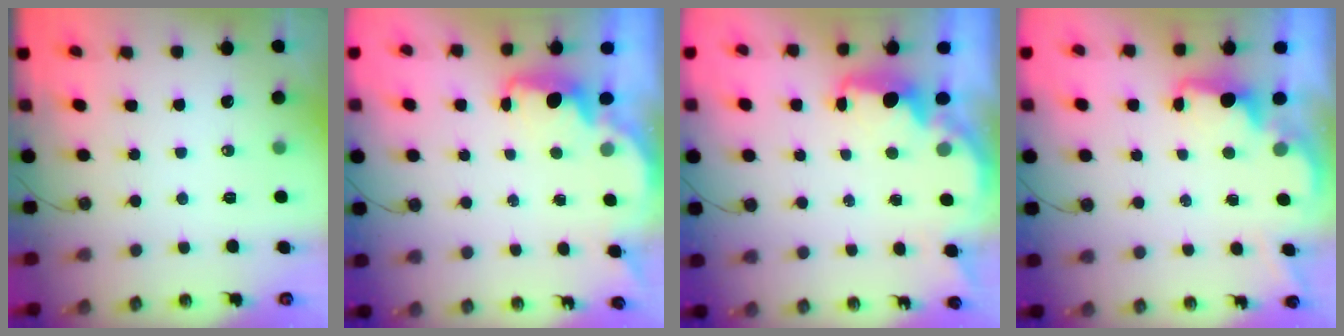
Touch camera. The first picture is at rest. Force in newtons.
{"total": 1.8, "press": 1.6, "slide": 0.7}
{"total": 3.3, "press": 3.3, "slide": 0.6}
{"total": 1.7, "press": 1.5, "slide": 0.7}